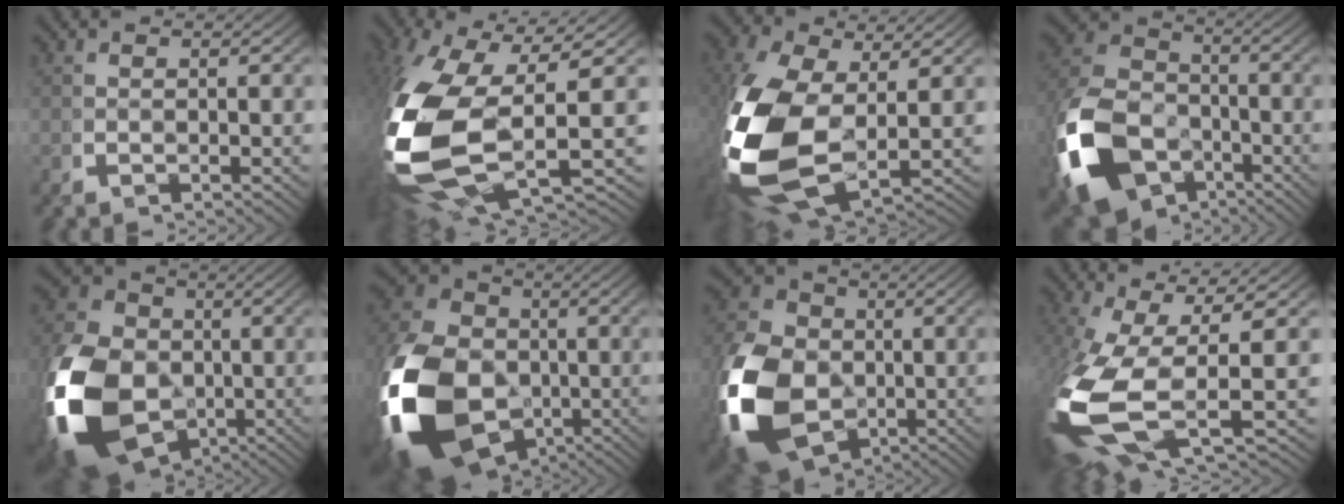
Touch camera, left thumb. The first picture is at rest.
{"total": 17.6, "force": [-1.6, 10.1, 14.2], "torque": [-0.353, -0.052, 0.009]}
{"total": 14.6, "force": [-1.2, 9.1, 11.4], "torque": [-0.298, -0.063, 0.015]}
{"total": 14.6, "force": [-4.5, 11.0, 8.5], "torque": [-0.197, -0.059, -0.054]}
{"total": 17.9, "force": [-3.5, 13.3, 11.5], "torque": [-0.274, -0.067, -0.029]}
{"total": 20.8, "force": [-3.7, 15.3, 13.6], "torque": [-0.311, -0.074, -0.029]}
{"total": 14.9, "force": [-2.8, 11.1, 9.6], "torque": [-0.227, -0.047, -0.025]}
{"total": 12.8, "force": [-1.1, 6.4, 11.0], "torque": [-0.269, -0.044, 0.008]}